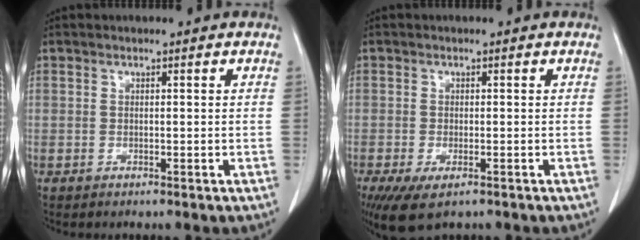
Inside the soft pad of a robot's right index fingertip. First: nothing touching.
{"total": 6.2, "force": [-4.0, 2.3, 4.2], "torque": [-0.069, -0.017, -0.060]}